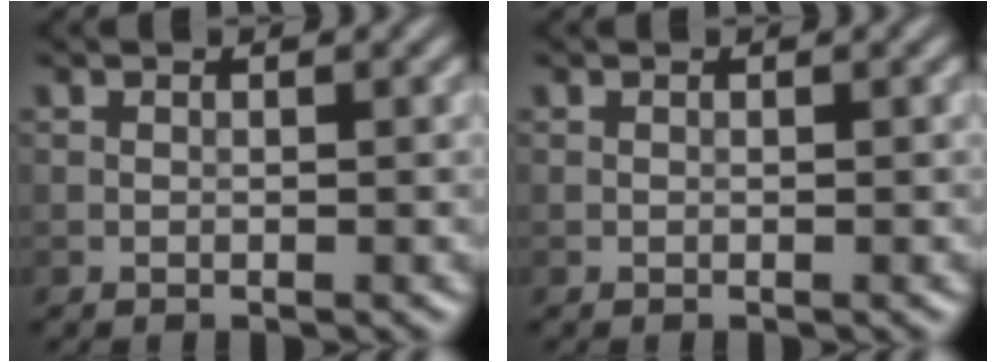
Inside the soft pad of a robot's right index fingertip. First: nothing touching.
{"total": 0.0}